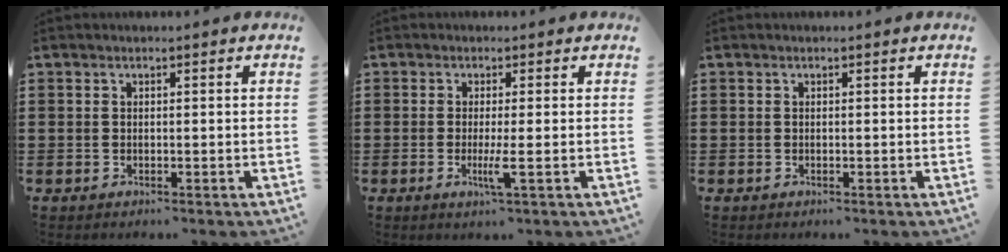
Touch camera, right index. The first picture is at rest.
{"total": 3.3, "force": [-0.9, -0.1, 3.2], "torque": [-0.062, -0.014, -0.019]}
{"total": 0.0}